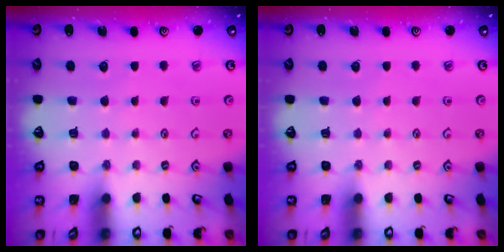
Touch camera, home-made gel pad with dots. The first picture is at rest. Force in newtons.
{"total": 0.0}